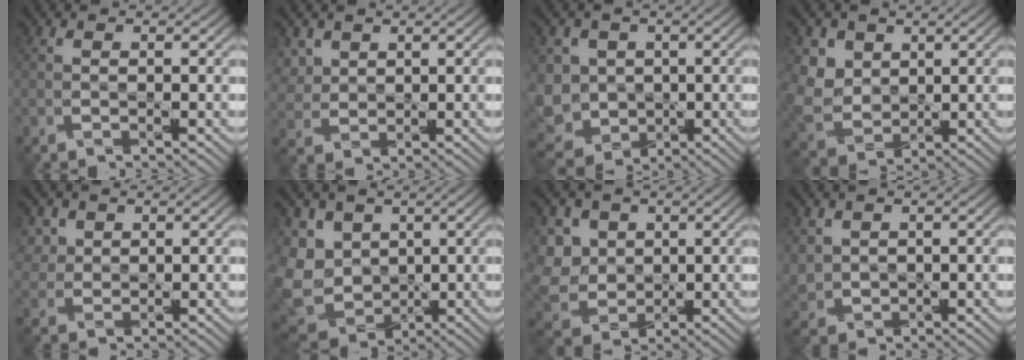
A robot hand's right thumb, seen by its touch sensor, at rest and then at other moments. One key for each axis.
{"total": 2.6, "fx": 1.6, "fy": 2.0, "fz": 0.6, "tx": -0.026, "ty": -0.005, "tz": 0.036}
{"total": 7.4, "fx": -0.9, "fy": 6.7, "fz": 3.0, "tx": -0.095, "ty": -0.016, "tz": -0.020}
{"total": 5.1, "fx": 2.3, "fy": 4.3, "fz": 1.5, "tx": -0.060, "ty": -0.011, "tz": 0.047}
{"total": 2.4, "fx": 1.5, "fy": 1.9, "fz": 0.2, "tx": -0.013, "ty": -0.003, "tz": 0.033}
{"total": 10.1, "fx": 0.7, "fy": 8.6, "fz": 5.2, "tx": -0.162, "ty": -0.022, "tz": 0.037}
{"total": 6.4, "fx": 1.6, "fy": 5.7, "fz": 2.4, "tx": -0.103, "ty": -0.006, "tz": 0.033}
{"total": 3.2, "fx": 0.9, "fy": 2.6, "fz": 1.5, "tx": -0.052, "ty": -0.011, "tz": 0.026}